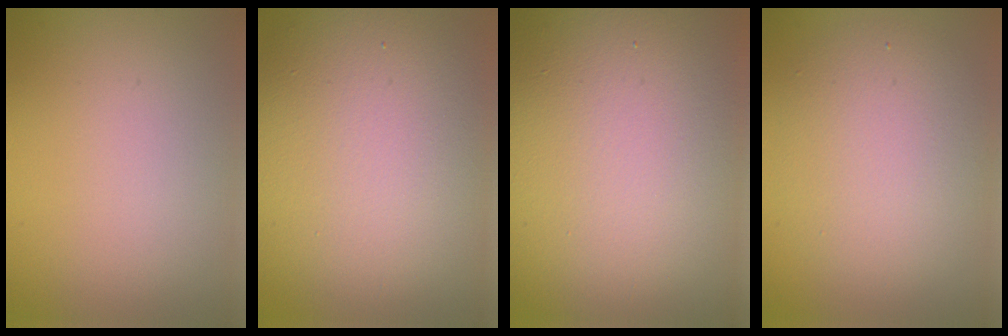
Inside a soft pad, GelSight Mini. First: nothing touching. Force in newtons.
{"total": 13.8, "press": 13.8, "slide": 0.7}
{"total": 21.6, "press": 21.6, "slide": 1.1}
{"total": 5.6, "press": 5.6, "slide": 0.5}